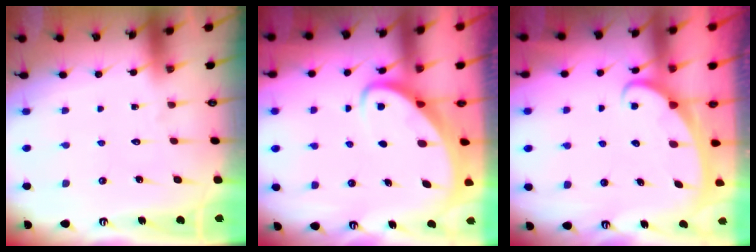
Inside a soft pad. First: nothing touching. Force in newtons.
{"total": 3.2, "press": 3.2, "slide": 0.4}
{"total": 2.6, "press": 2.6, "slide": 0.3}